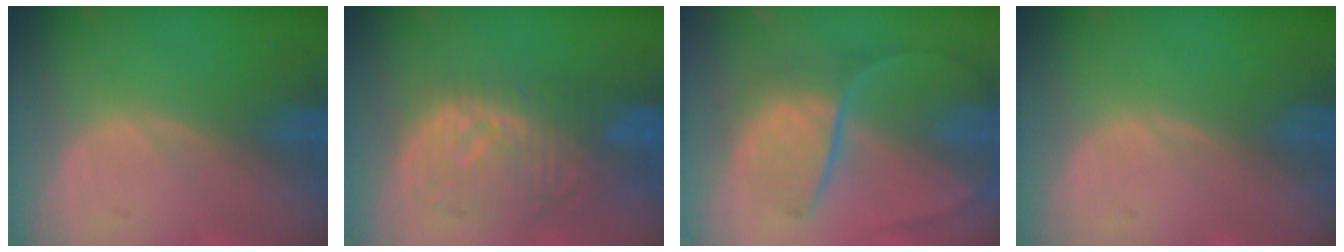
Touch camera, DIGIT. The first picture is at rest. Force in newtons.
{"total": 9.4, "press": 8.9, "slide": 3.2}
{"total": 8.7, "press": 7.5, "slide": 4.5}
{"total": 0.0}